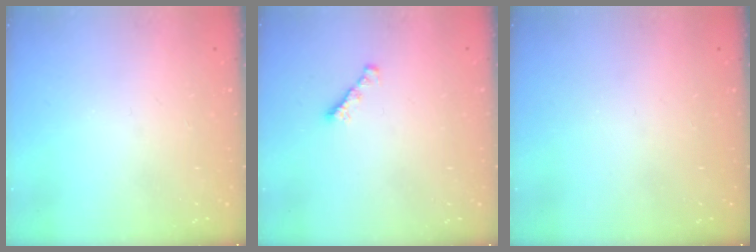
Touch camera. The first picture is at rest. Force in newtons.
{"total": 1.7, "press": 1.6, "slide": 0.5}
{"total": 0.0}